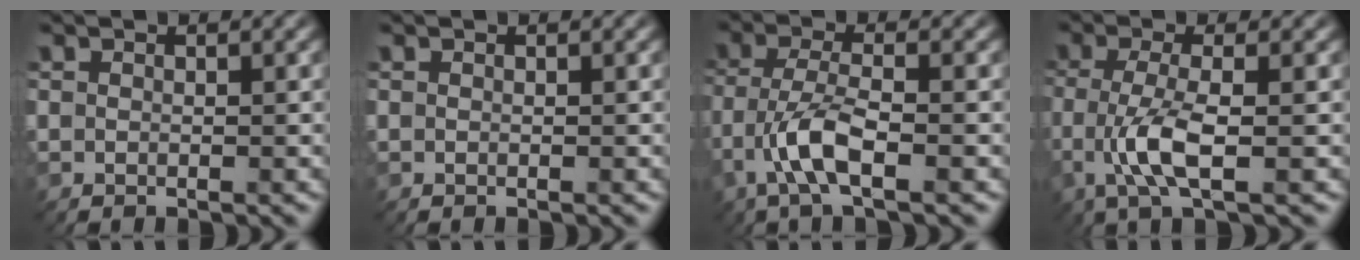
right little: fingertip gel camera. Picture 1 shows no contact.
{"total": 0.0}
{"total": 4.6, "force": [-2.1, 1.1, 4.0], "torque": [-0.084, 0.005, -0.047]}
{"total": 4.4, "force": [-1.1, 1.0, 4.2], "torque": [-0.091, 0.000, -0.025]}